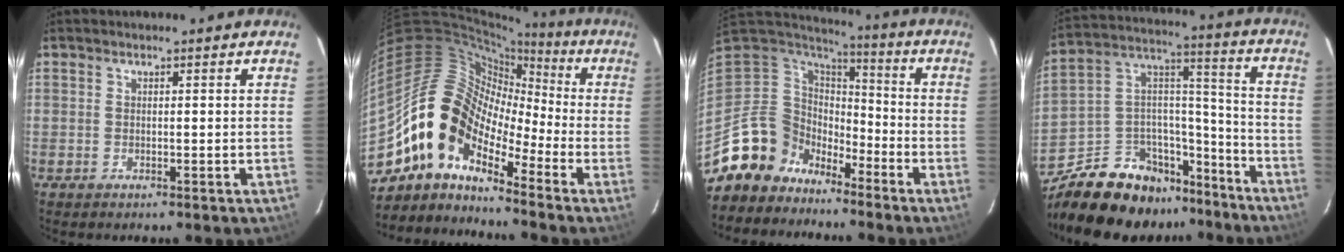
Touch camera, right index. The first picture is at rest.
{"total": 13.0, "force": [-8.3, 7.4, 6.8], "torque": [-0.117, 0.020, -0.180]}
{"total": 12.0, "force": [-9.5, 7.3, 0.1], "torque": [-0.032, 0.037, -0.175]}
{"total": 20.8, "force": [-15.8, 10.8, 8.0], "torque": [-0.173, 0.072, -0.236]}